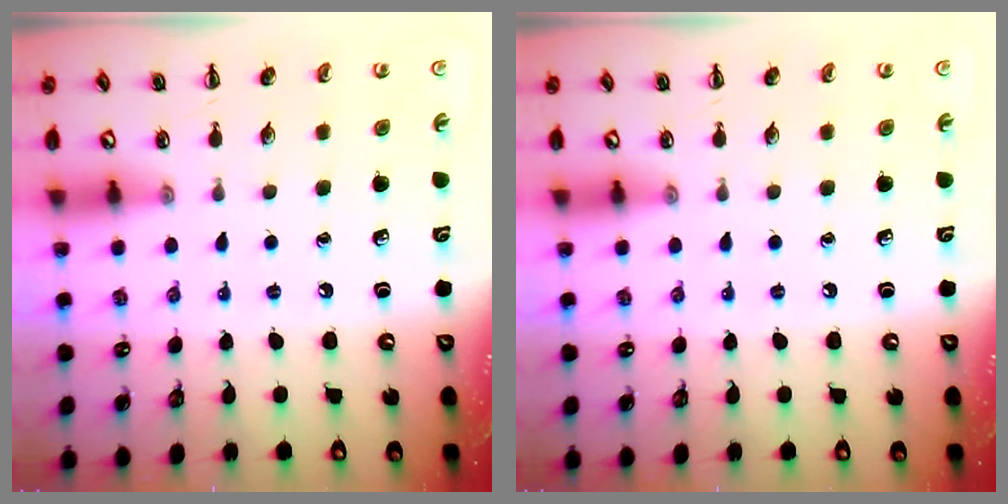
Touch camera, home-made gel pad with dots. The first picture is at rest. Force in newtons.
{"total": 0.0}